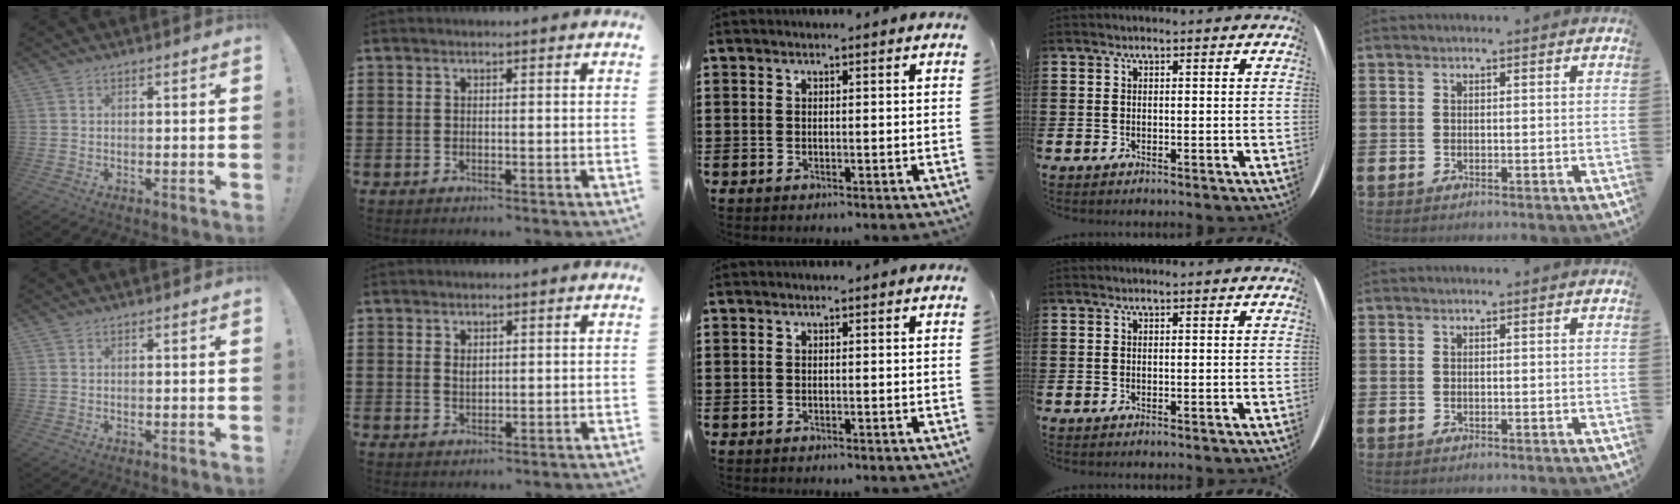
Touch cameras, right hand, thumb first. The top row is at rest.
{"index": {"total": 1.4, "force": [0.6, 0.8, 0.9], "torque": [-0.012, 0.000, 0.010]}}